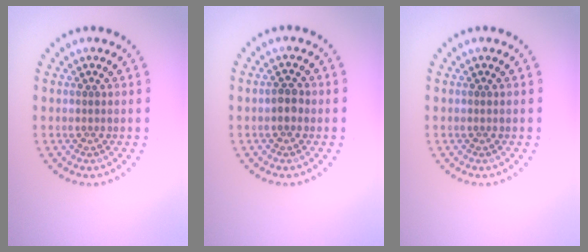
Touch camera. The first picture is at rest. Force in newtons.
{"total": 1.4, "press": 1.4, "slide": 0.2}
{"total": 0.0}